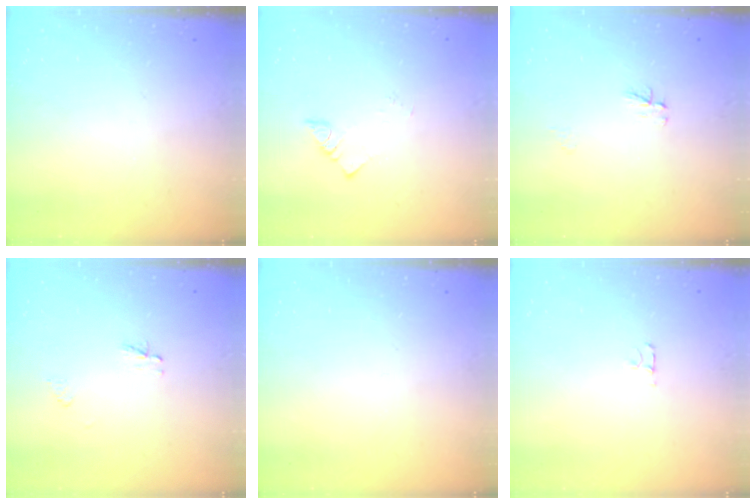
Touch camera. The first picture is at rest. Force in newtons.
{"total": 1.9, "press": 1.9, "slide": 0.1}
{"total": 3.0, "press": 3.0, "slide": 0.4}
{"total": 2.3, "press": 2.2, "slide": 0.2}
{"total": 0.0}
{"total": 2.7, "press": 2.7, "slide": 0.3}